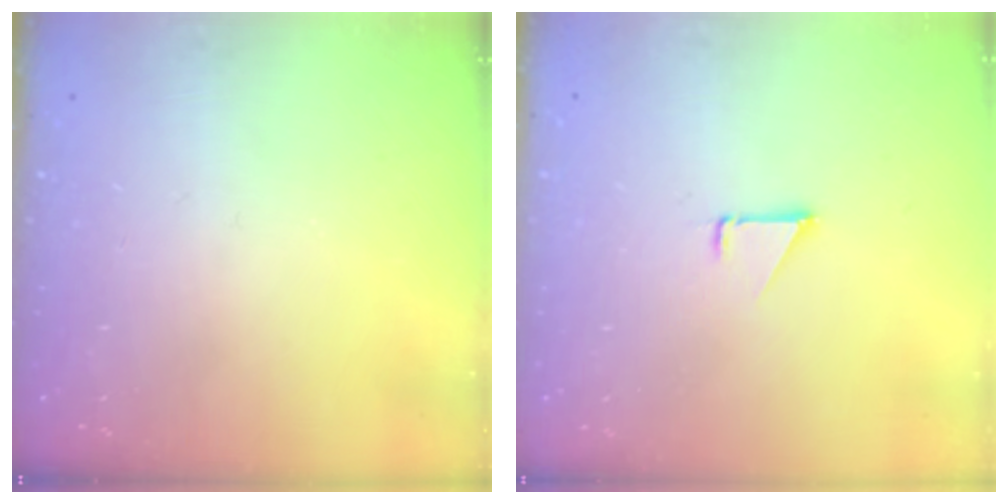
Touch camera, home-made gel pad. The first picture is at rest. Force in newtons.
{"total": 1.5, "press": 1.5, "slide": 0.1}